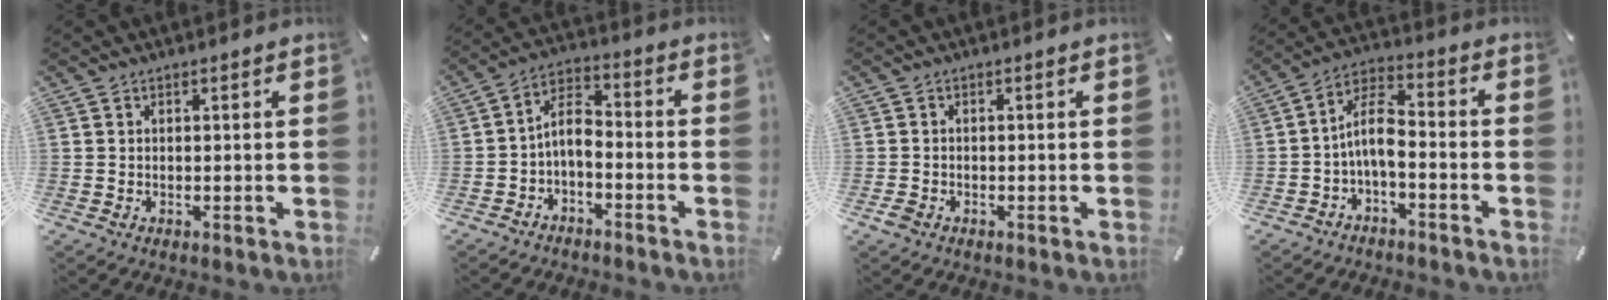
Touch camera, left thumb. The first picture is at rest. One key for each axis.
{"total": 7.1, "fx": -2.4, "fy": 3.9, "fz": 5.5, "tx": -0.114, "ty": 0.009, "tz": -0.044}
{"total": 1.5, "fx": -0.8, "fy": 1.0, "fz": 0.8, "tx": -0.012, "ty": 0.004, "tz": -0.015}
{"total": 9.0, "fx": -2.8, "fy": 4.1, "fz": 7.4, "tx": -0.150, "ty": 0.007, "tz": -0.051}